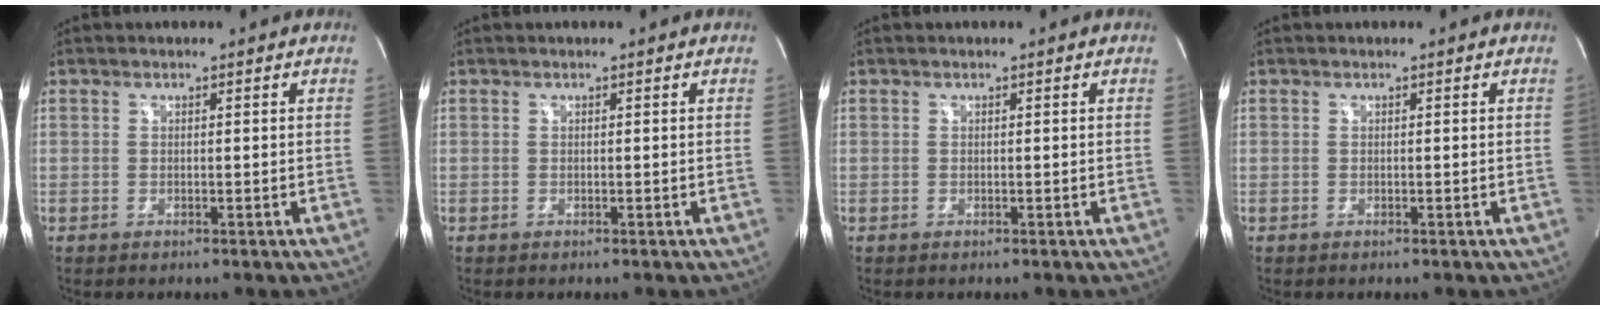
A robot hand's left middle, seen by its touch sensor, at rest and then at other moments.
{"total": 0.0}
{"total": 0.0}
{"total": 0.0}